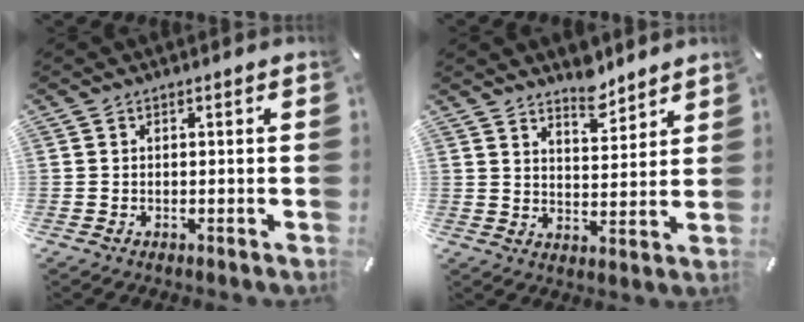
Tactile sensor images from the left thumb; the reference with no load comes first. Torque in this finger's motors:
{"motor_torque": [0.53, -0.63, 0.11, 0.27, -0.06]}